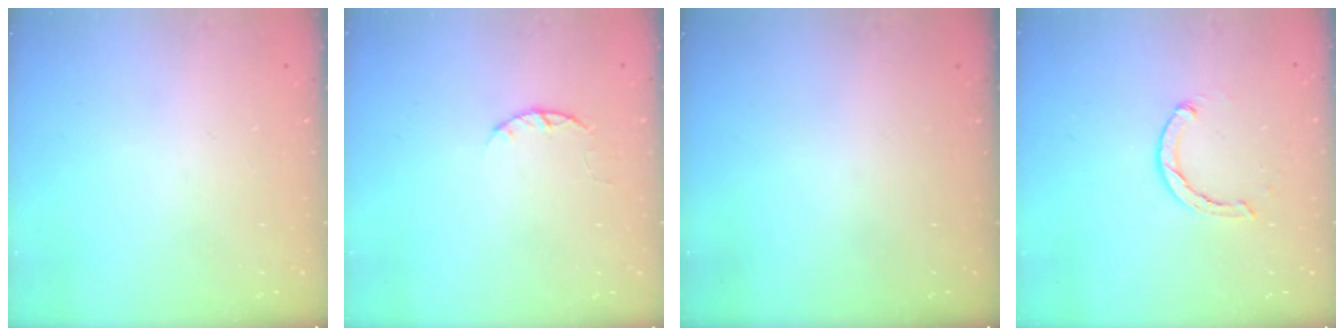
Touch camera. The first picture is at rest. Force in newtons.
{"total": 2.5, "press": 2.4, "slide": 0.4}
{"total": 0.0}
{"total": 2.4, "press": 2.4, "slide": 0.1}